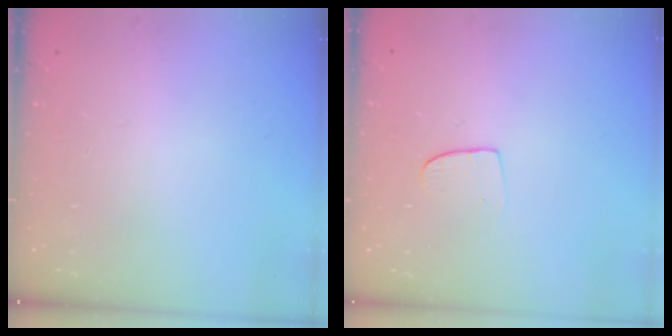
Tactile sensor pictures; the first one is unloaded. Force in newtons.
{"total": 6.3, "press": 6.2, "slide": 0.6}